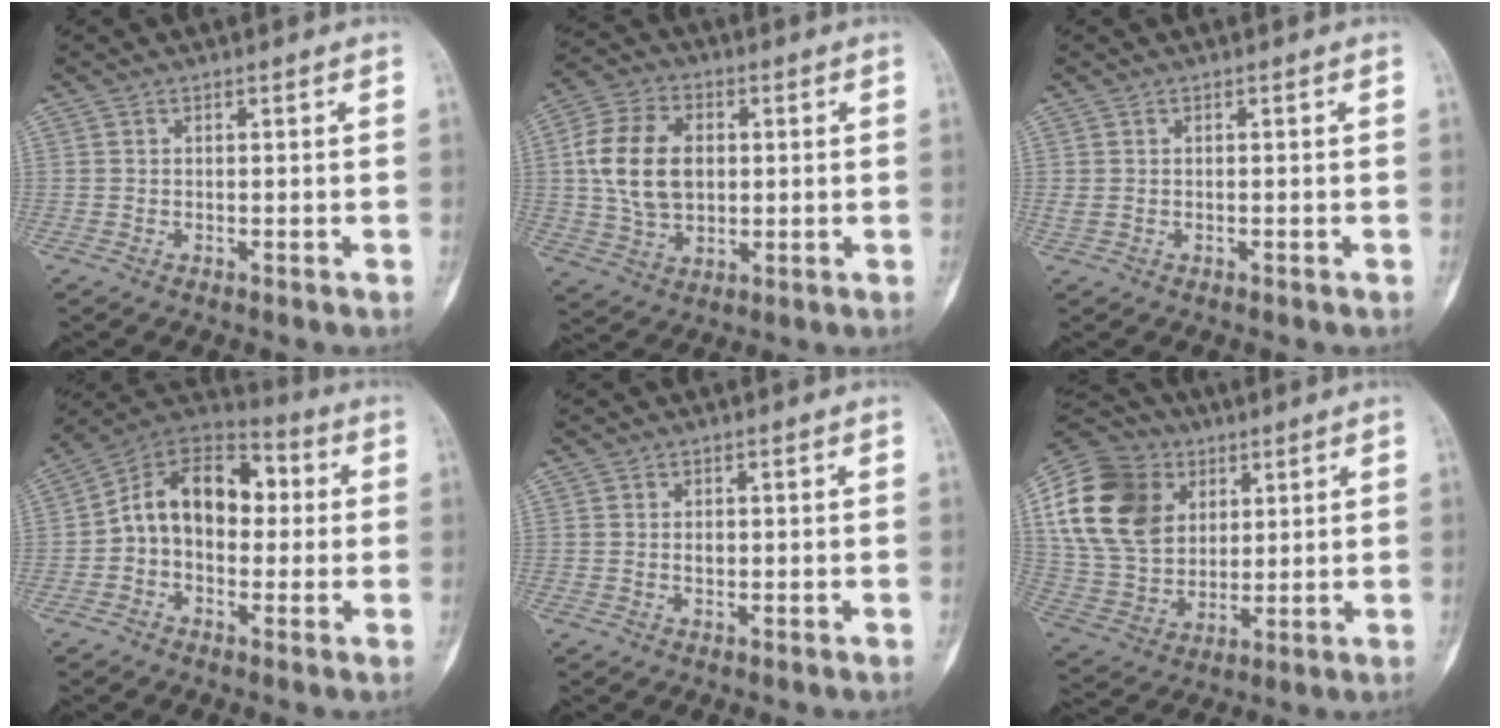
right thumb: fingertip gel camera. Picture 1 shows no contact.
{"total": 13.2, "force": [1.4, 9.0, 9.5], "torque": [-0.166, 0.007, 0.026]}
{"total": 0.9, "force": [-0.1, 0.6, 0.7], "torque": [-0.029, 0.006, 0.001]}
{"total": 14.6, "force": [0.7, 10.0, 10.6], "torque": [-0.138, 0.046, -0.004]}
{"total": 1.2, "force": [0.0, 0.8, 0.9], "torque": [-0.015, 0.001, 0.000]}
{"total": 21.3, "force": [6.5, 15.8, 12.8], "torque": [-0.240, 0.001, 0.123]}